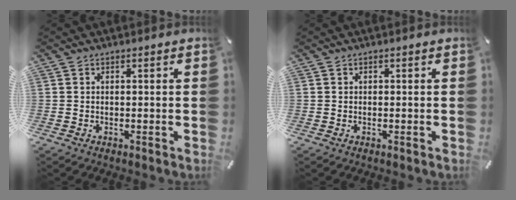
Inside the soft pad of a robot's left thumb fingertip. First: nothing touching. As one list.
[{"total": 0.0}]